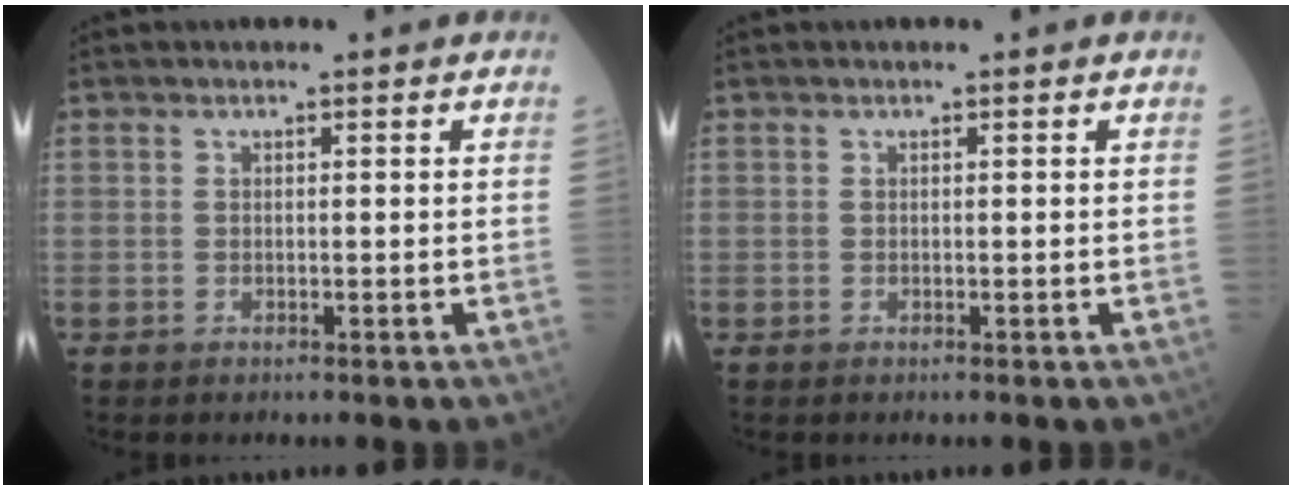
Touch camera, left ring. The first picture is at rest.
{"total": 0.0}